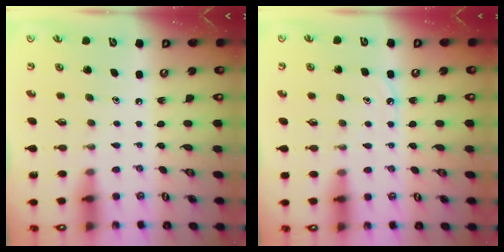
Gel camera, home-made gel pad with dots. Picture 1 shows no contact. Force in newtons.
{"total": 4.5, "press": 4.5, "slide": 0.4}